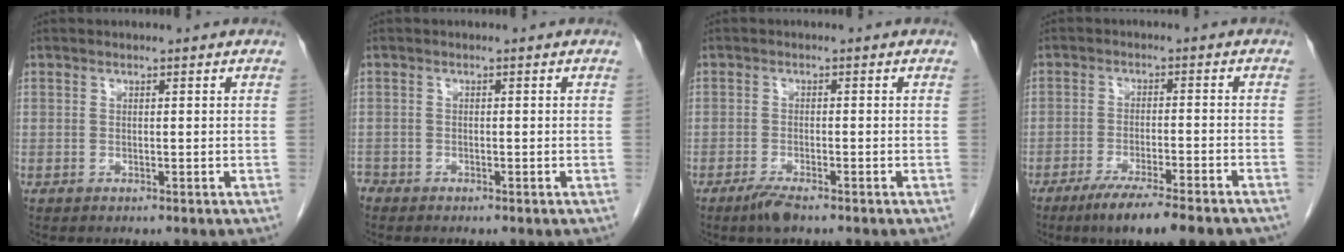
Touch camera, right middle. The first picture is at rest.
{"total": 1.2, "force": [-1.1, 0.5, 0.1], "torque": [-0.001, 0.000, -0.021]}
{"total": 2.8, "force": [-2.1, 0.4, 1.8], "torque": [-0.042, -0.005, -0.039]}
{"total": 12.4, "force": [-9.6, 1.2, 7.7], "torque": [-0.102, -0.022, -0.146]}